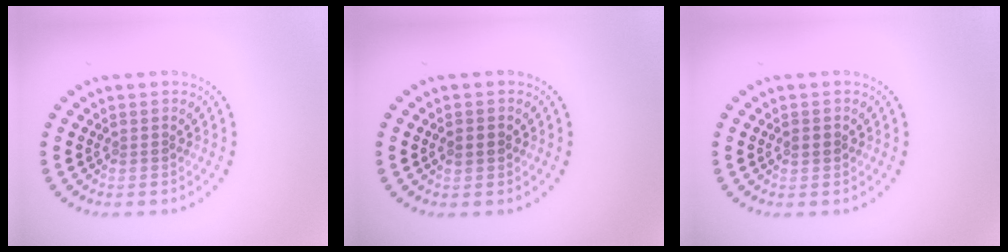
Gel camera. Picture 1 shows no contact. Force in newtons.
{"total": 1.8, "press": 1.8, "slide": 0.1}
{"total": 1.1, "press": 1.1, "slide": 0.1}